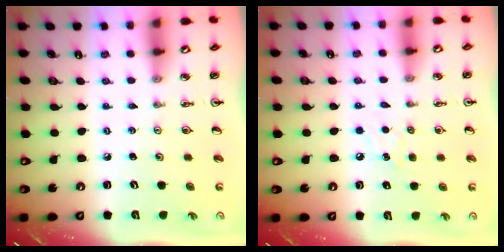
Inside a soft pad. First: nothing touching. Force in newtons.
{"total": 4.7, "press": 4.6, "slide": 0.7}